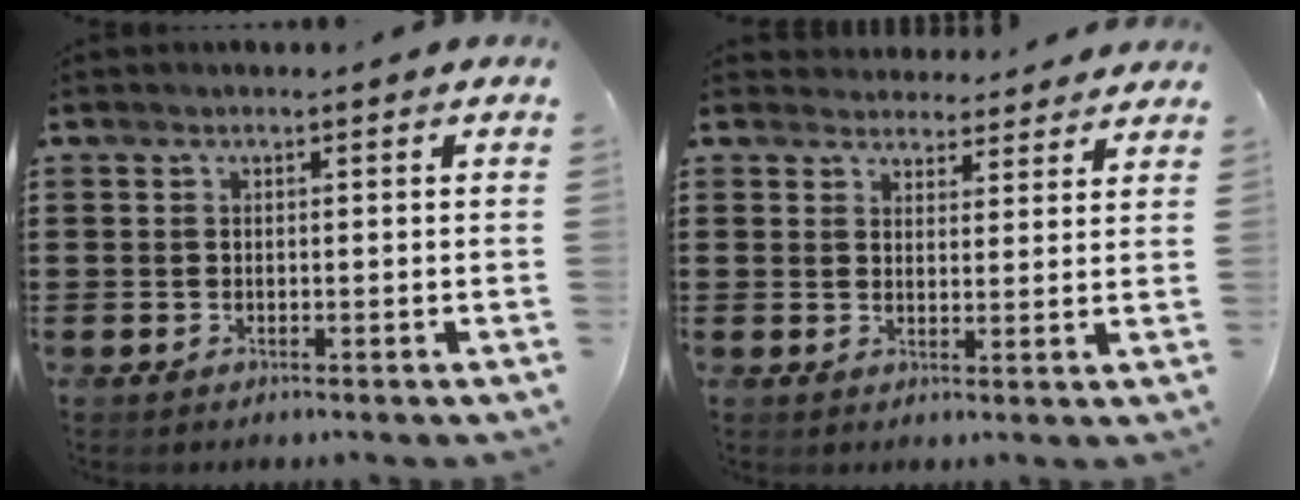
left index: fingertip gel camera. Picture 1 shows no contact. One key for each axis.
{"total": 3.5, "fx": 3.4, "fy": 0.8, "fz": -0.1, "tx": -0.010, "ty": -0.011, "tz": 0.064}